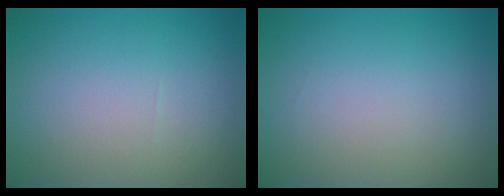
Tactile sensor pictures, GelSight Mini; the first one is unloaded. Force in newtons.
{"total": 0.0}